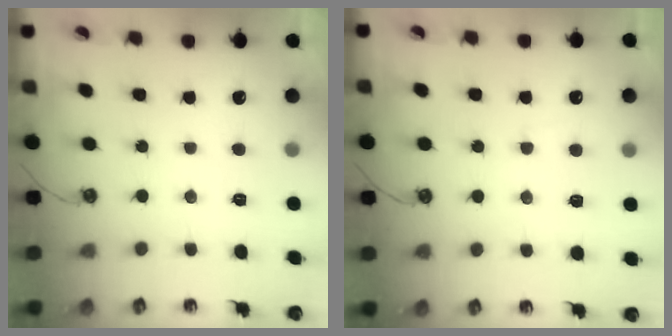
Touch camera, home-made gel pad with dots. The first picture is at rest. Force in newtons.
{"total": 0.9, "press": 0.9, "slide": 0.4}